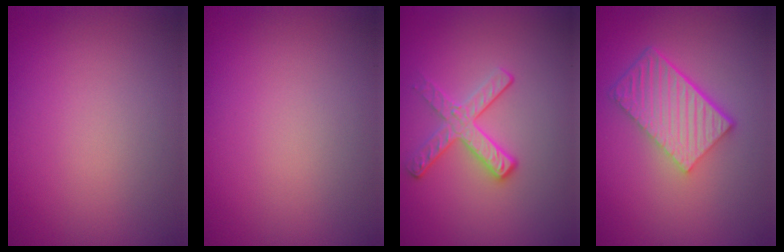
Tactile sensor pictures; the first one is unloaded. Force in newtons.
{"total": 0.0}
{"total": 2.8, "press": 2.6, "slide": 1.1}
{"total": 5.7, "press": 3.9, "slide": 4.2}